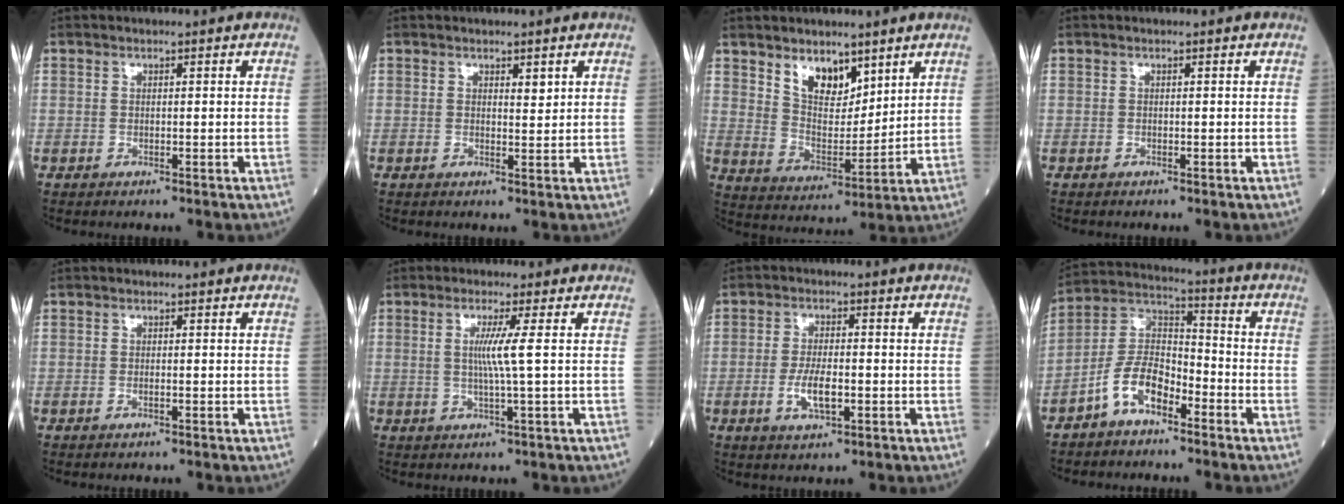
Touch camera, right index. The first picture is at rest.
{"total": 1.3, "force": [0.8, 0.4, 0.9], "torque": [-0.011, -0.007, 0.013]}
{"total": 7.8, "force": [5.3, 3.8, 4.3], "torque": [-0.073, -0.010, 0.105]}
{"total": 0.0}
{"total": 0.6, "force": [-0.3, 0.0, 0.5], "torque": [-0.011, -0.001, -0.004]}
{"total": 4.0, "force": [0.5, -1.2, 3.8], "torque": [-0.076, -0.006, 0.007]}
{"total": 5.1, "force": [-1.4, 1.6, 4.6], "torque": [-0.089, -0.003, -0.023]}
{"total": 8.6, "force": [-5.2, 3.9, 5.6], "torque": [-0.125, 0.018, -0.105]}